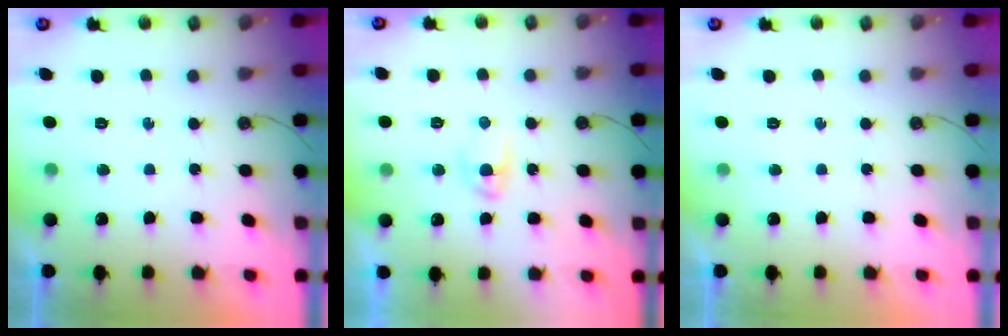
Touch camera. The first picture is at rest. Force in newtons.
{"total": 2.9, "press": 2.9, "slide": 0.5}
{"total": 0.0}